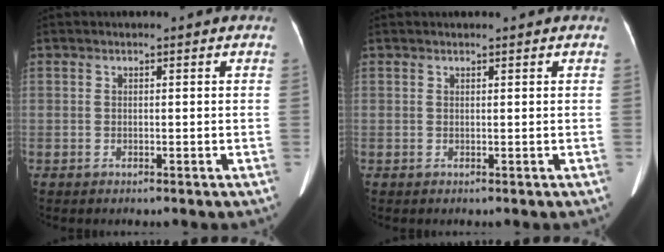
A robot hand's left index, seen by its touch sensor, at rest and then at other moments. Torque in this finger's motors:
{"motor_torque": [-0.10, 0.19, -0.07, -0.01]}